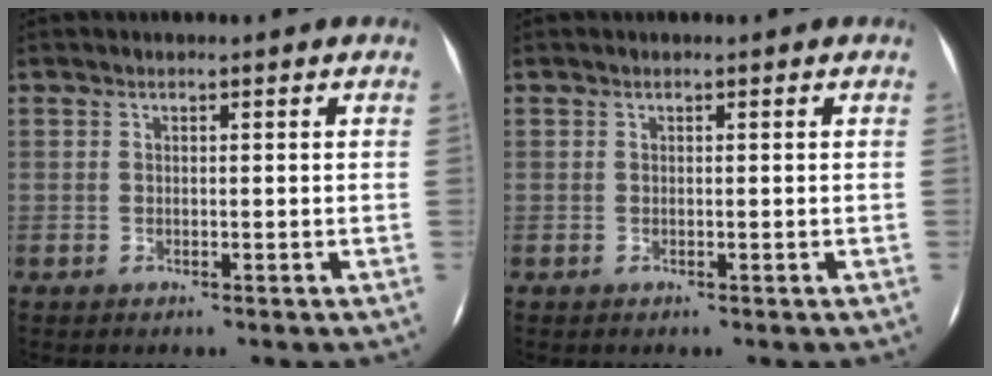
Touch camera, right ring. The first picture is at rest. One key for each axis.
{"total": 0.0}